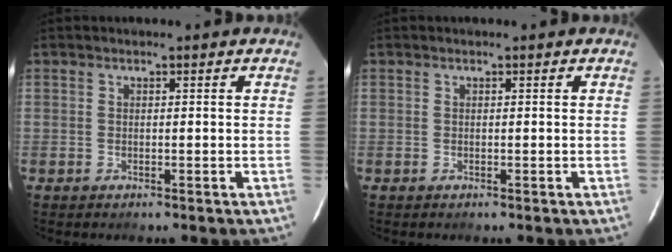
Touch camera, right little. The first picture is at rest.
{"total": 0.0}